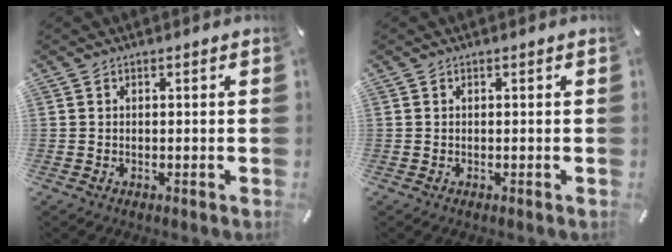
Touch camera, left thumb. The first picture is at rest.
{"total": 0.0}